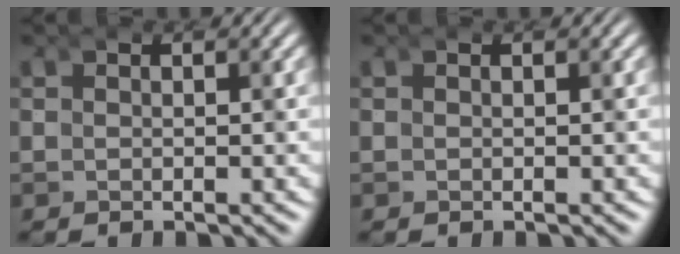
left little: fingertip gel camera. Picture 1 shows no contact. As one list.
[{"total": 0.0}]